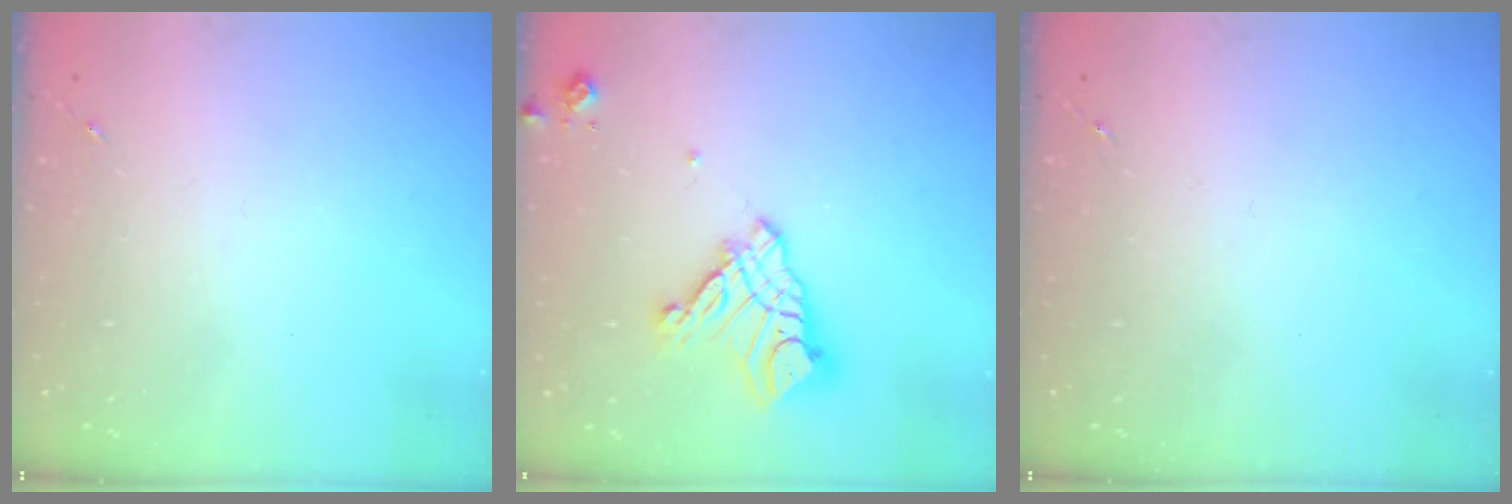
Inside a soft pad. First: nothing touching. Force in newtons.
{"total": 14.4, "press": 14.3, "slide": 1.5}
{"total": 0.0}